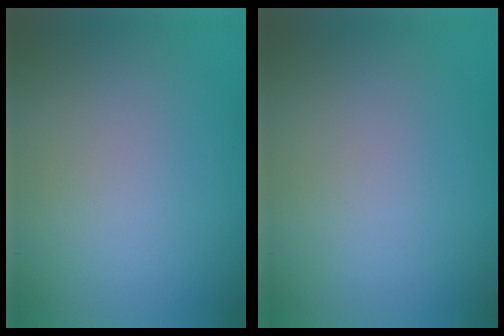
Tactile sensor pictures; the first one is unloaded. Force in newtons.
{"total": 0.0}